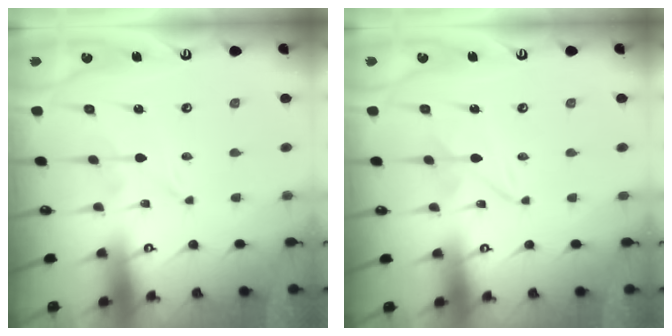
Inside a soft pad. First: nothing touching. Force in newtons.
{"total": 1.7, "press": 1.7, "slide": 0.0}